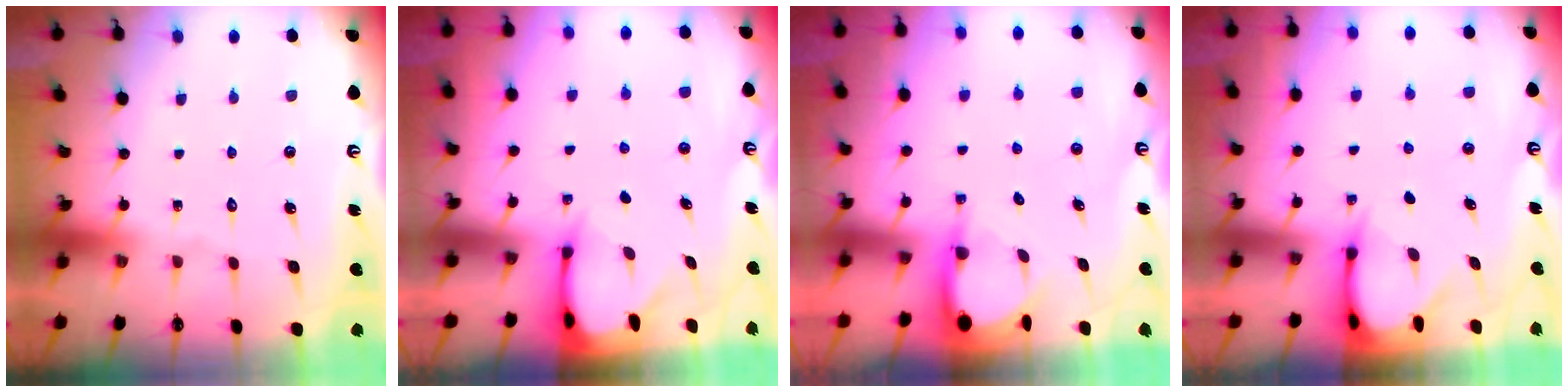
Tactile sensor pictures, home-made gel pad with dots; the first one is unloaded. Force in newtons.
{"total": 2.6, "press": 2.6, "slide": 0.3}
{"total": 3.4, "press": 3.4, "slide": 0.2}
{"total": 3.4, "press": 3.4, "slide": 0.3}